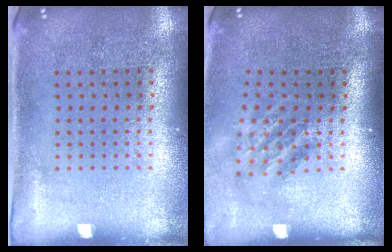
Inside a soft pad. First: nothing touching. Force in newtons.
{"total": 1.8, "press": 1.2, "slide": 1.2}